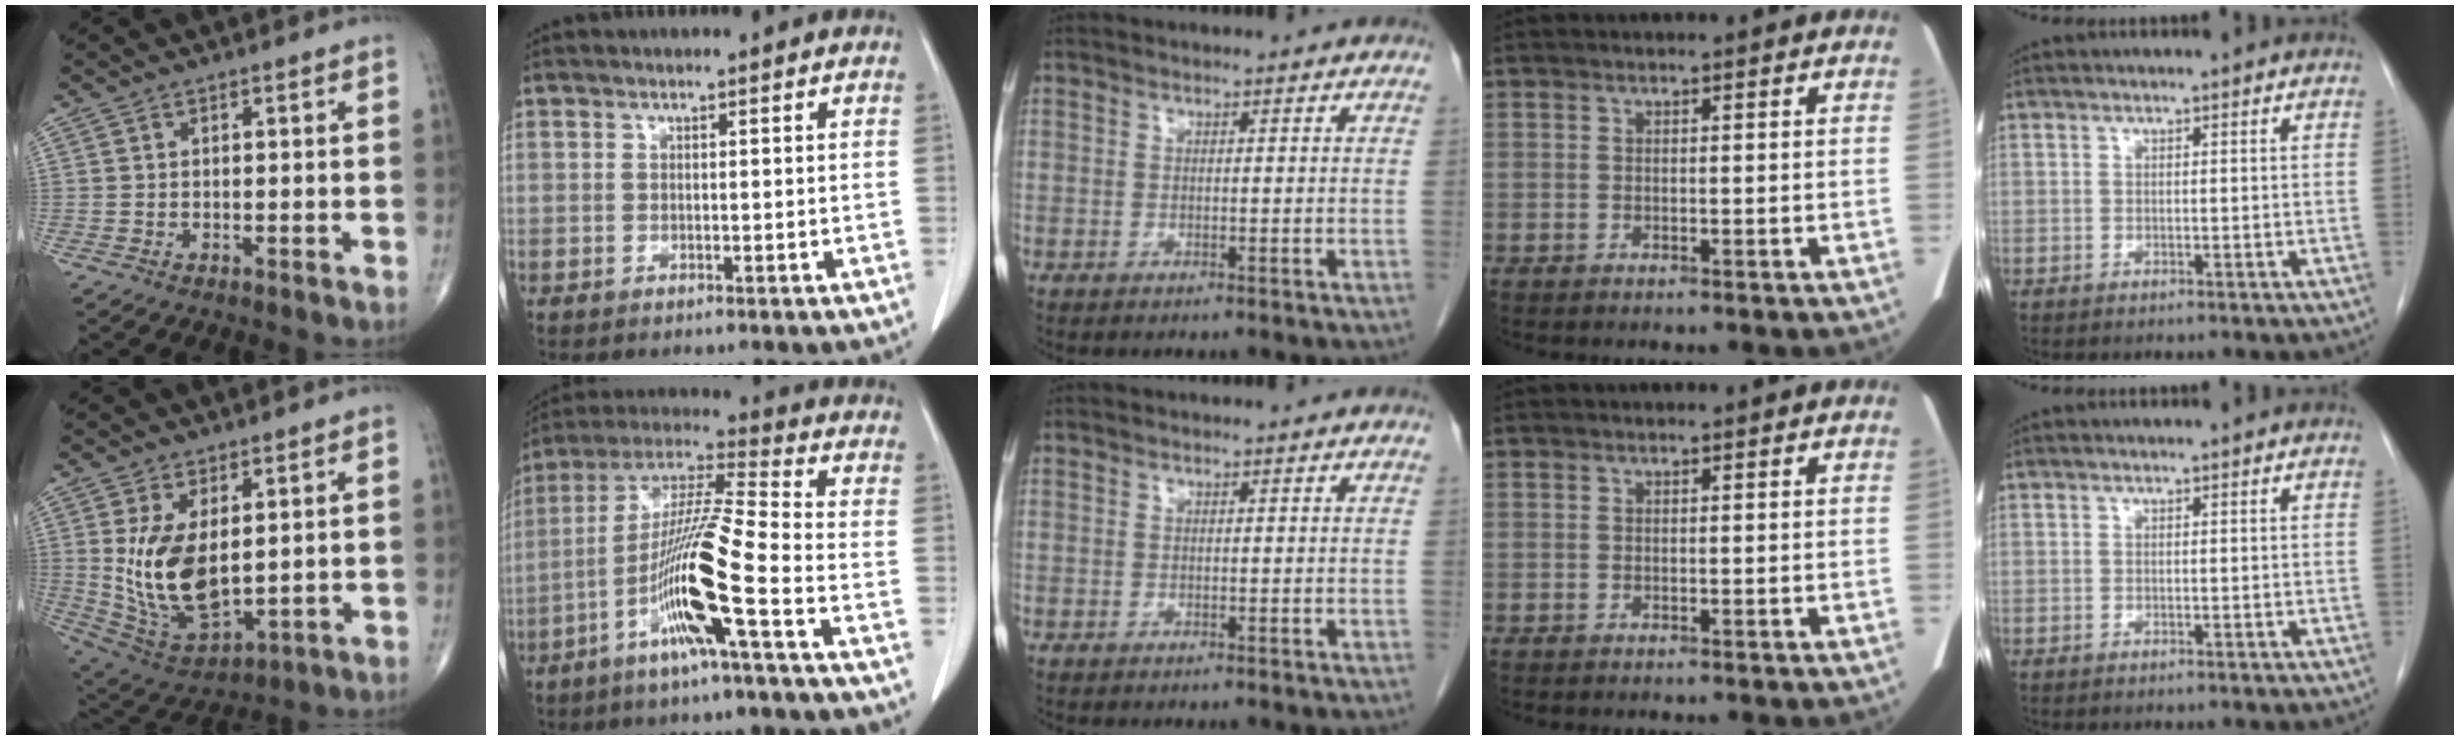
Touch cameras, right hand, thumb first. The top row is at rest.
{"thumb": {"total": 14.4, "force": [1.8, 7.6, 12.1], "torque": [-0.221, -0.019, 0.058]}, "index": {"total": 14.0, "force": [-5.6, -0.8, 12.8], "torque": [-0.255, -0.002, -0.114]}}